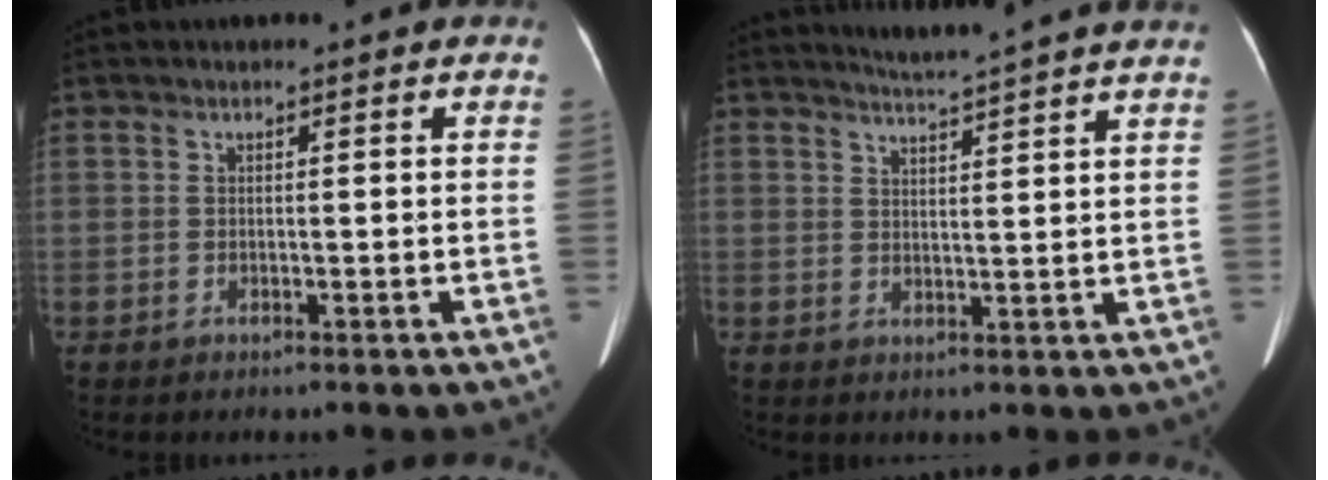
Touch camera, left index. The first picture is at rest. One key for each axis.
{"total": 9.7, "fx": 9.0, "fy": -1.3, "fz": 3.3, "tx": -0.054, "ty": -0.006, "tz": 0.108}